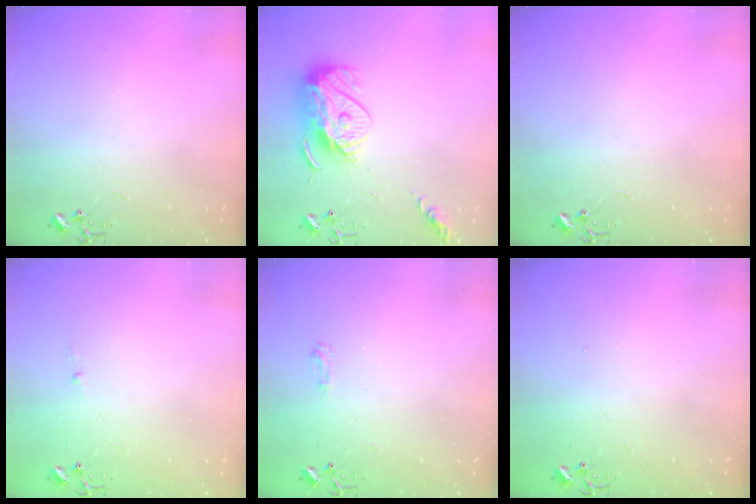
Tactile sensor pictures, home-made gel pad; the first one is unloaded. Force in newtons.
{"total": 14.0, "press": 13.9, "slide": 1.4}
{"total": 0.0}
{"total": 2.6, "press": 2.5, "slide": 0.4}
{"total": 5.7, "press": 5.7, "slide": 0.6}
{"total": 1.3, "press": 1.2, "slide": 0.1}